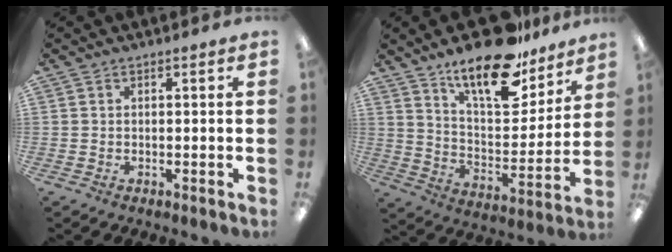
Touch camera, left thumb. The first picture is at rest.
{"total": 19.2, "force": [14.4, 7.3, 10.4], "torque": [-0.169, -0.093, 0.247]}